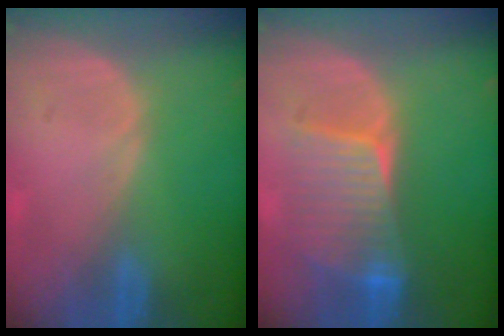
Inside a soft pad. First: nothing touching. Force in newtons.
{"total": 7.3, "press": 7.3, "slide": 1.0}